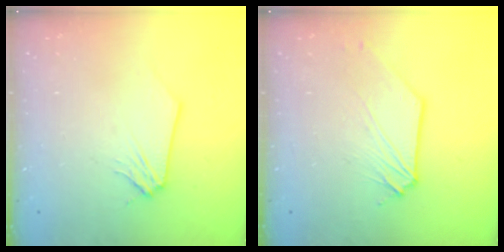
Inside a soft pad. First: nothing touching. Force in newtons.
{"total": 1.1, "press": 1.1, "slide": 0.1}